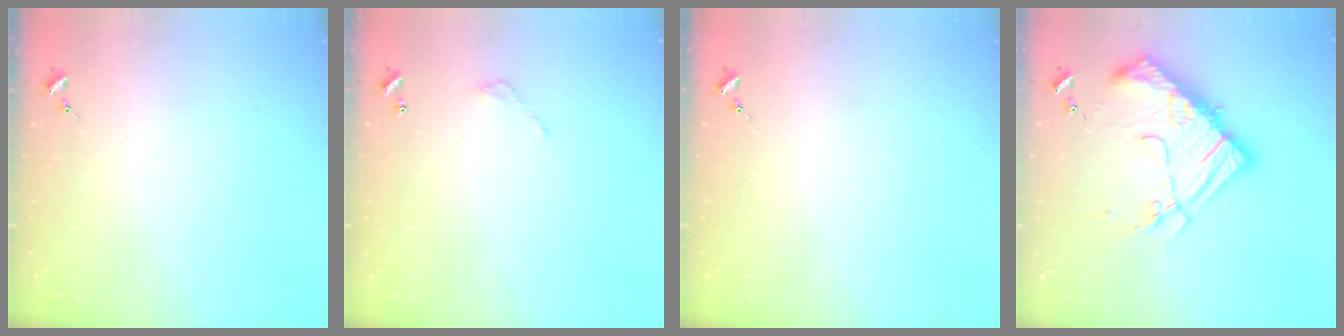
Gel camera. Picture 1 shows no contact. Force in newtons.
{"total": 3.1, "press": 3.0, "slide": 0.3}
{"total": 0.0}
{"total": 19.9, "press": 19.8, "slide": 2.0}